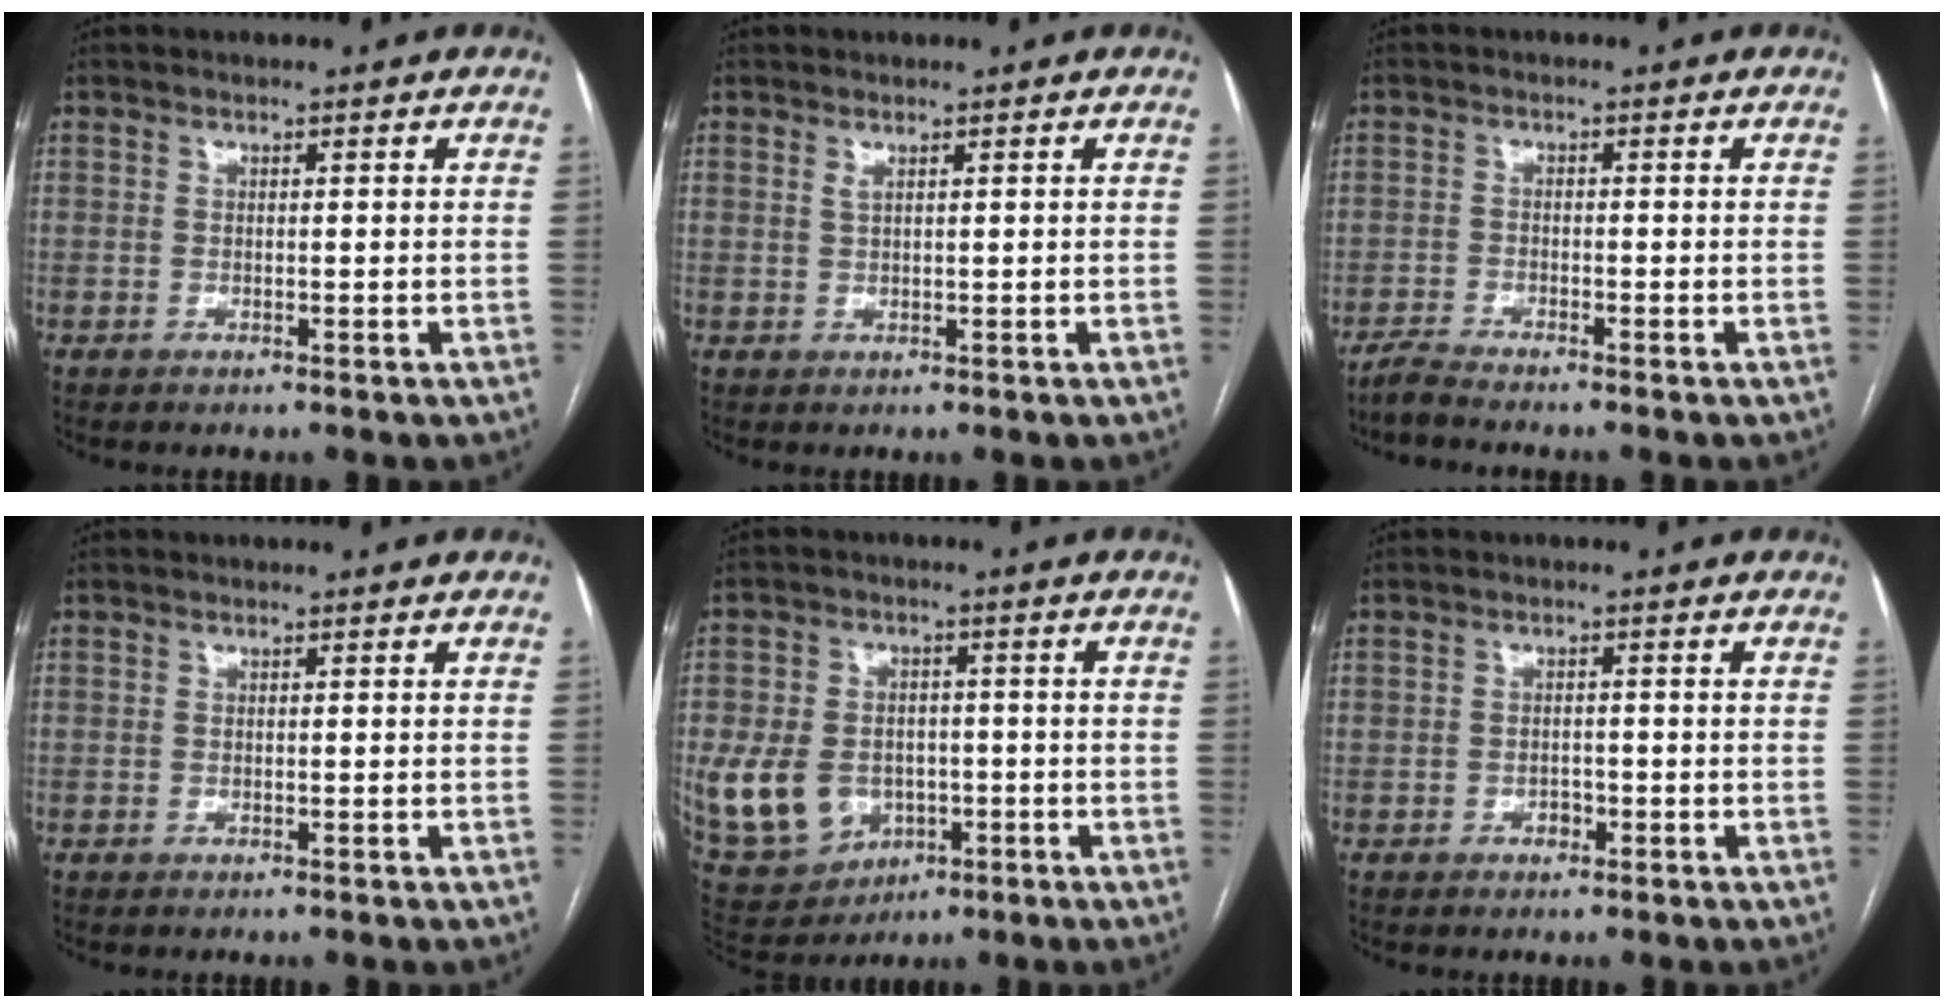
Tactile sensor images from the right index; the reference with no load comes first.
{"total": 0.7, "force": [0.5, 0.1, 0.6], "torque": [-0.017, -0.002, 0.012]}
{"total": 2.5, "force": [-2.4, -0.5, 0.6], "torque": [-0.020, -0.011, -0.051]}
{"total": 0.0}
{"total": 16.9, "force": [-3.8, 13.4, 9.5], "torque": [-0.245, 0.009, -0.040]}
{"total": 1.7, "force": [-0.8, 1.3, 0.9], "torque": [-0.012, 0.005, -0.011]}